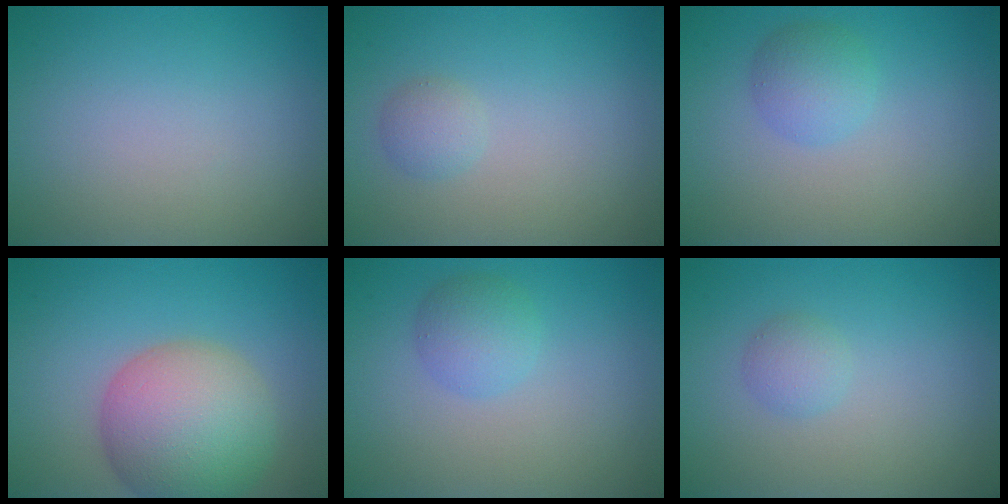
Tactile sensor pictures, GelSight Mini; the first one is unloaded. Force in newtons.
{"total": 1.3, "press": 1.3, "slide": 0.2}
{"total": 2.4, "press": 2.4, "slide": 0.0}
{"total": 9.2, "press": 9.2, "slide": 0.6}
{"total": 2.4, "press": 2.4, "slide": 0.0}
{"total": 1.4, "press": 1.4, "slide": 0.0}